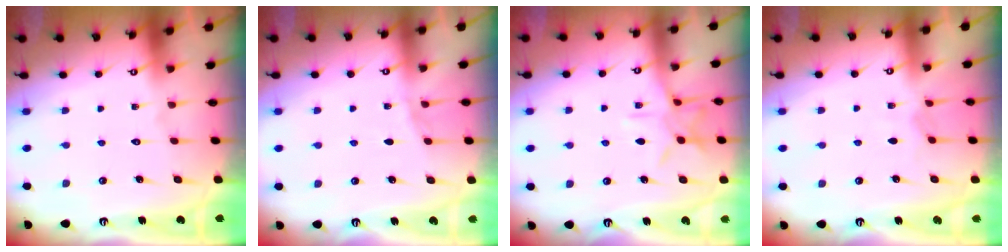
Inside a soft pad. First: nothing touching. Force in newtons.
{"total": 5.0, "press": 4.2, "slide": 2.7}
{"total": 8.8, "press": 8.8, "slide": 0.4}
{"total": 3.0, "press": 3.0, "slide": 0.5}